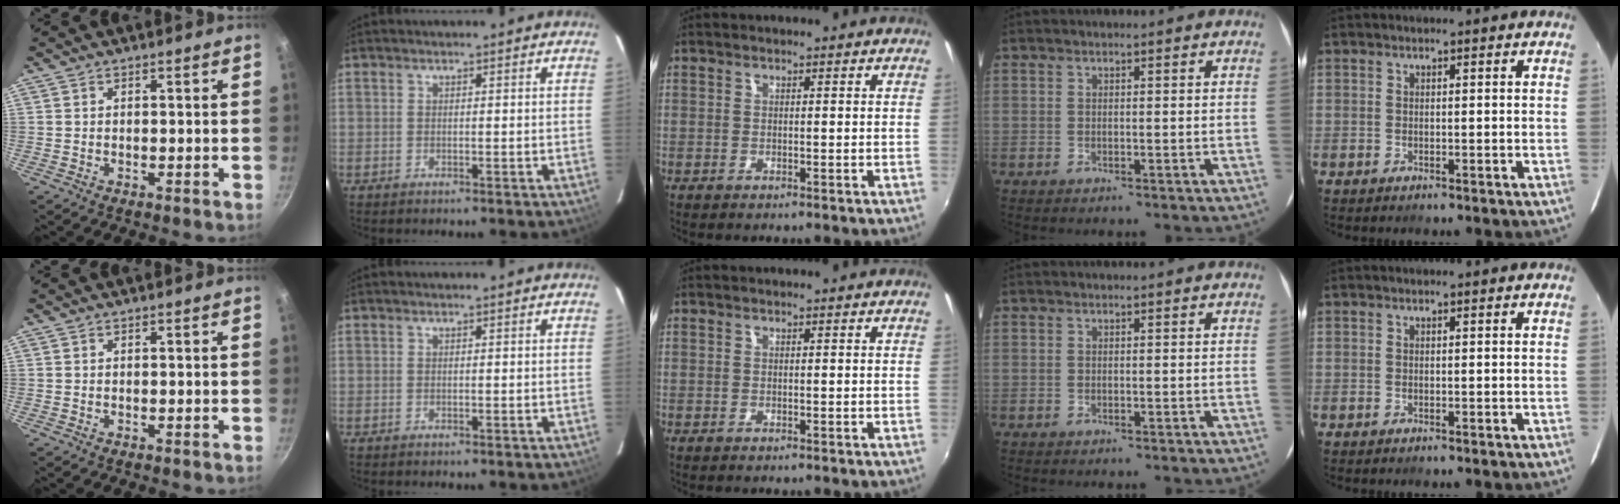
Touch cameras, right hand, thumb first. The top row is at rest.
{}